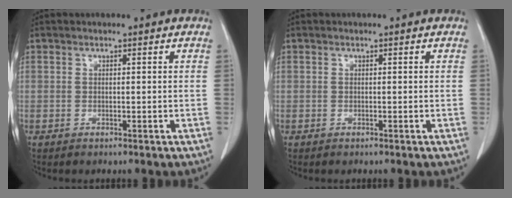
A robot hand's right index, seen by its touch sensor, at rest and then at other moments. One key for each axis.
{"total": 0.0}